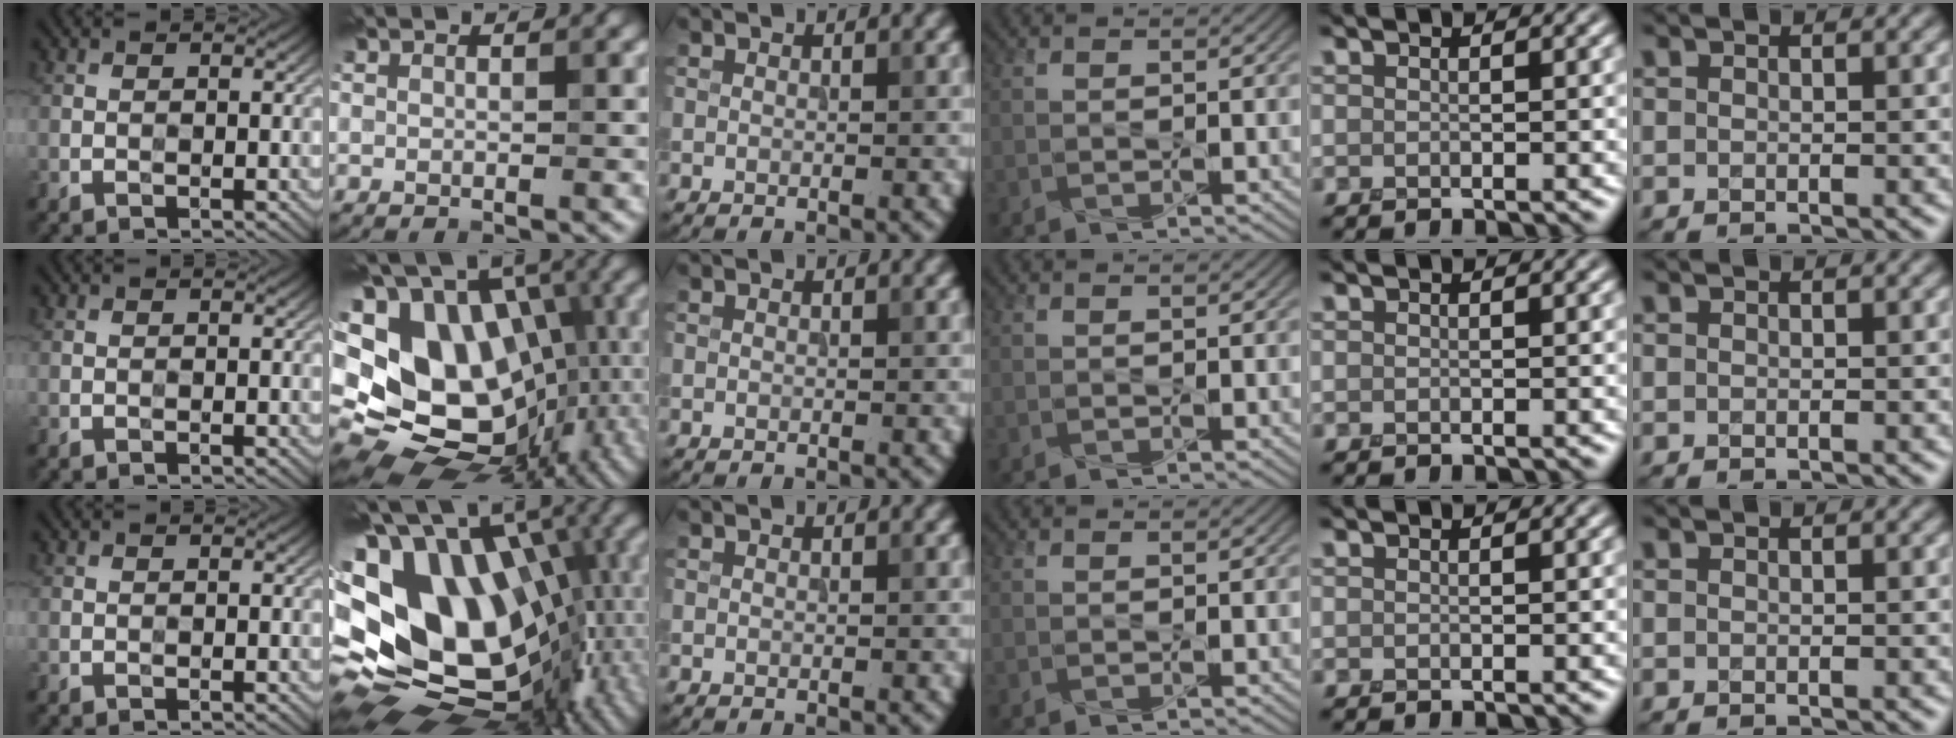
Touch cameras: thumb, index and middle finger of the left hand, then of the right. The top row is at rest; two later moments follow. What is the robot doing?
{"motion": "press", "object": "joystick"}